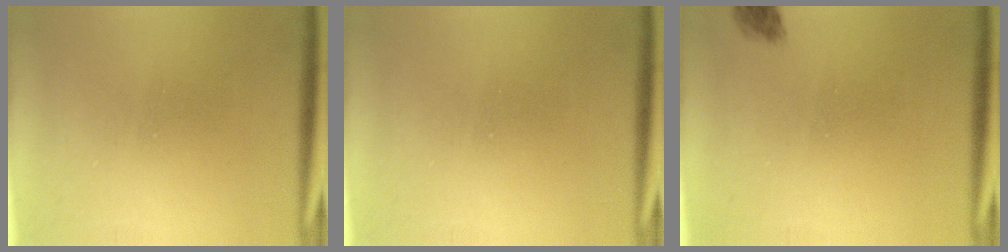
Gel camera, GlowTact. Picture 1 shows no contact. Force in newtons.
{"total": 0.0}
{"total": 2.2}